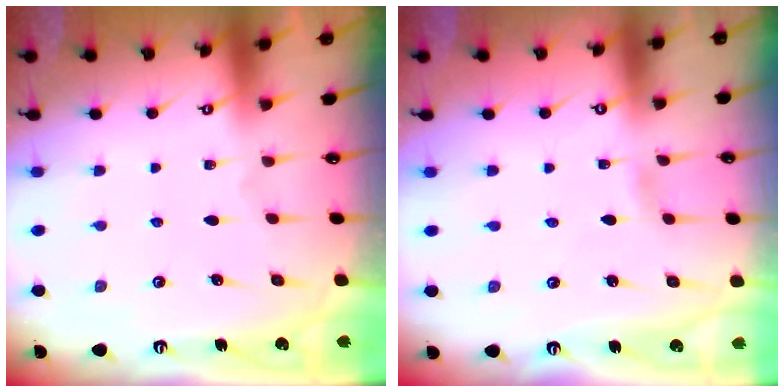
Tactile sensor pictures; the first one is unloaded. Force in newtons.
{"total": 0.5, "press": 0.5, "slide": 0.1}